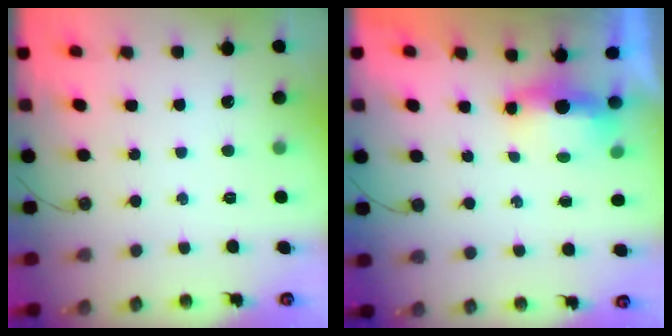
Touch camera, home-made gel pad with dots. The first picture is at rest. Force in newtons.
{"total": 7.7, "press": 5.5, "slide": 5.4}